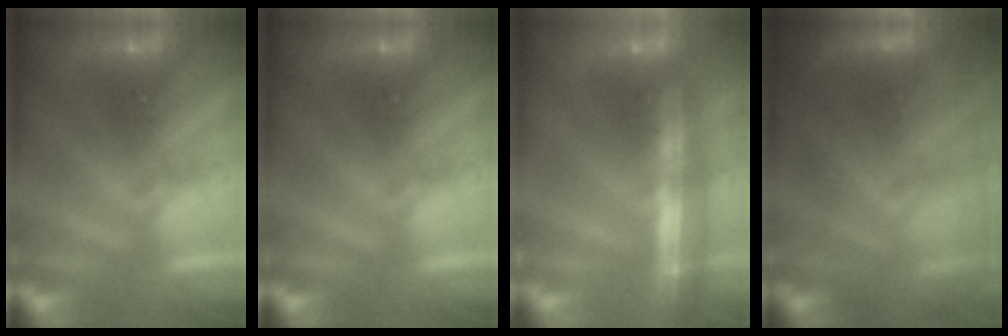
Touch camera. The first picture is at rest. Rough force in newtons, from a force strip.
{"total": 0.0}
{"total": 8.3}
{"total": 7.3}